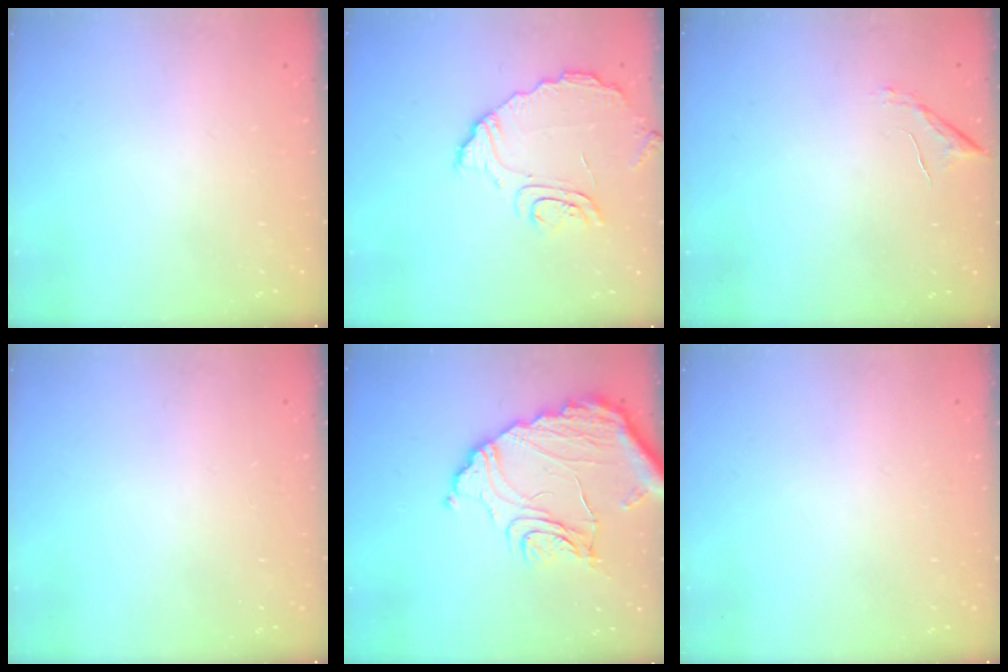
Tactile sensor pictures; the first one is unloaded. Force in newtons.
{"total": 9.3, "press": 9.3, "slide": 0.7}
{"total": 6.6, "press": 6.6, "slide": 0.4}
{"total": 0.0}
{"total": 16.7, "press": 16.6, "slide": 1.5}
{"total": 0.0}